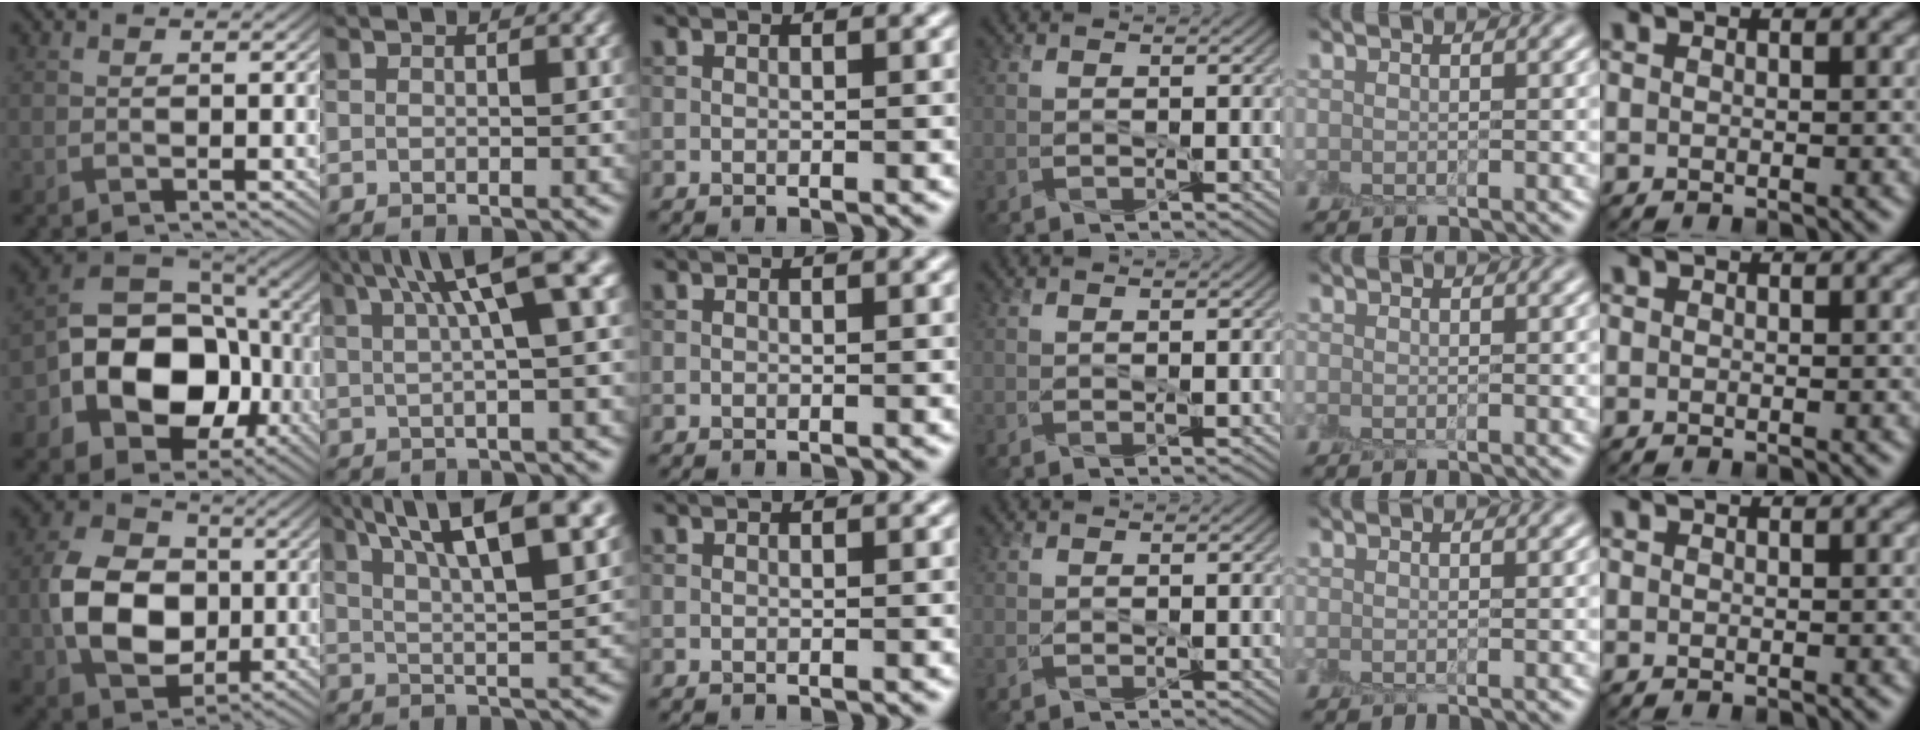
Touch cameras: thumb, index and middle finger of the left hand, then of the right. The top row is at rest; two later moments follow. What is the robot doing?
{"motion": "peel", "object": "envelope seal"}